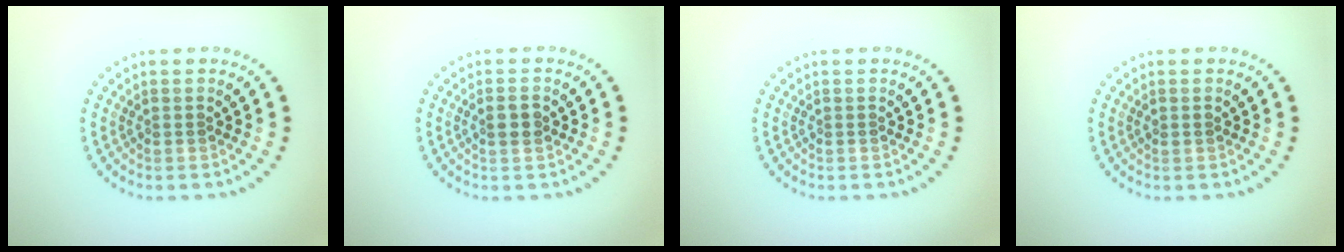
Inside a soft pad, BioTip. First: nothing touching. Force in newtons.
{"total": 1.7, "press": 1.7, "slide": 0.5}
{"total": 0.0}
{"total": 0.6, "press": 0.5, "slide": 0.2}